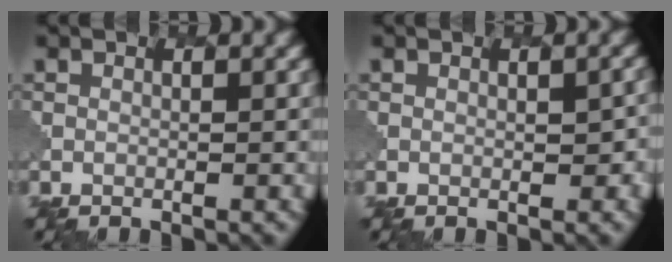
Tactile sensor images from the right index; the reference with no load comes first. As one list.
[{"total": 2.1, "force": [-0.3, 0.9, 1.8], "torque": [-0.021, 0.001, 0.000]}]